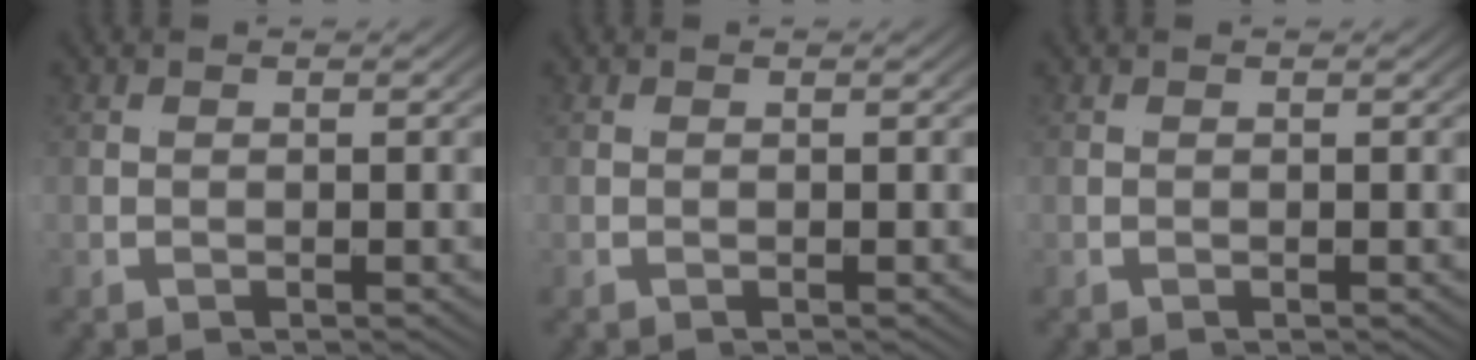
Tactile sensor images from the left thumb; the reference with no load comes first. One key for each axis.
{"total": 0.0}
{"total": 0.0}